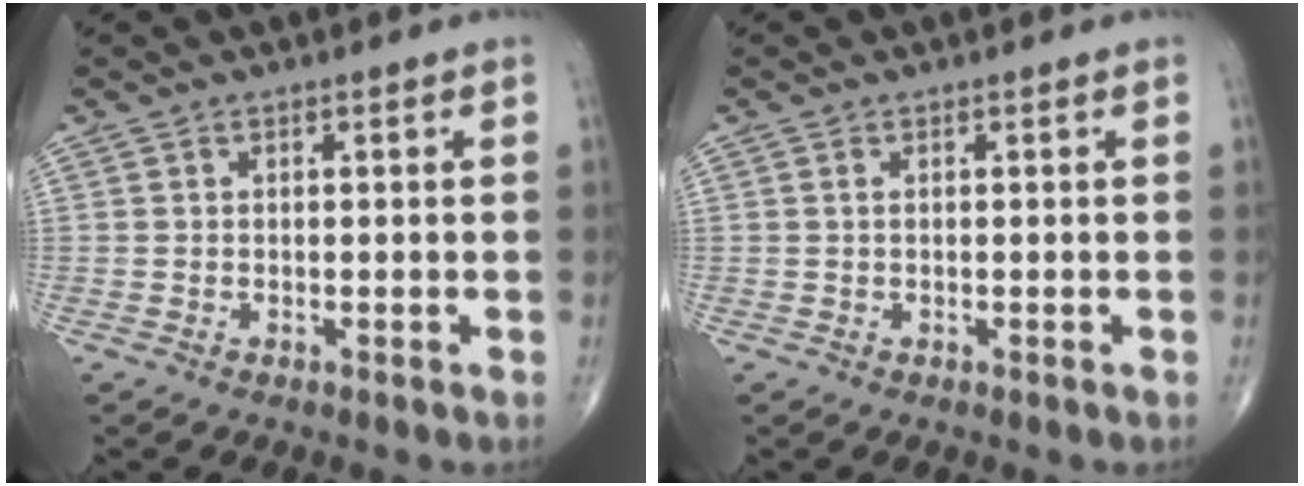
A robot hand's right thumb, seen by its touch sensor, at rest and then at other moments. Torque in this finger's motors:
{"motor_torque": [-0.24, 0.19, 0.10, 0.26, -0.01]}